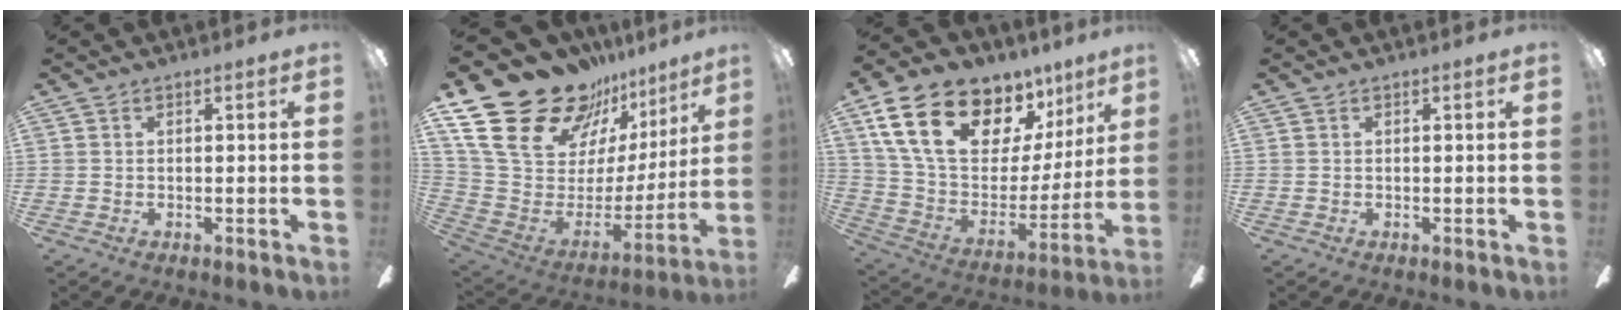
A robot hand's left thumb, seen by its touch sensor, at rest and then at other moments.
{"total": 27.2, "force": [18.7, 14.9, 13.0], "torque": [-0.217, -0.122, 0.361]}
{"total": 23.8, "force": [14.7, 13.2, 13.2], "torque": [-0.226, -0.080, 0.280]}
{"total": 0.0}